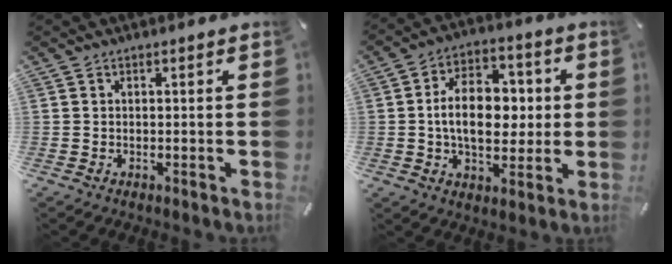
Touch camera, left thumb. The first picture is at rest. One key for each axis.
{"total": 14.1, "fx": 0.3, "fy": 9.4, "fz": 10.5, "tx": -0.172, "ty": 0.009, "tz": 0.003}